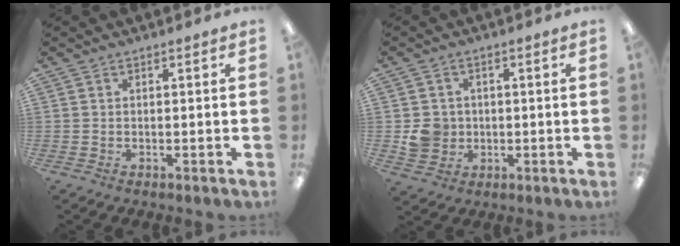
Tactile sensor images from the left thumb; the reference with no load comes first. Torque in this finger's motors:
{"motor_torque": [-0.04, 0.06, 0.21, -0.27, 0.00]}